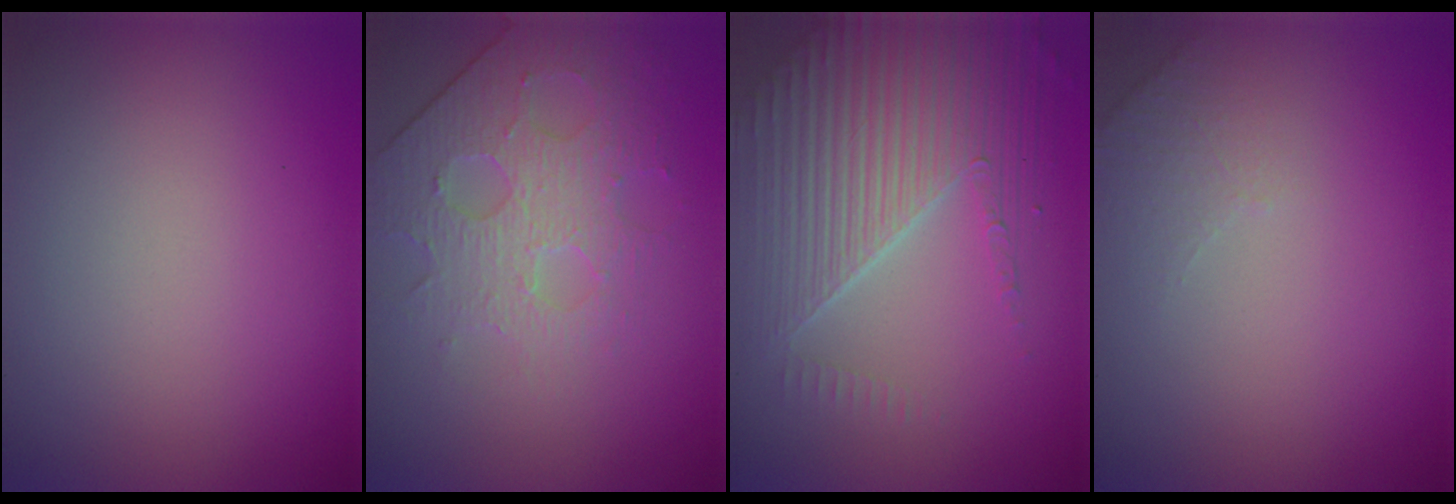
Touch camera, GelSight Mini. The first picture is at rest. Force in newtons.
{"total": 4.1, "press": 3.6, "slide": 1.9}
{"total": 6.7, "press": 5.0, "slide": 4.5}
{"total": 1.6, "press": 1.5, "slide": 0.4}